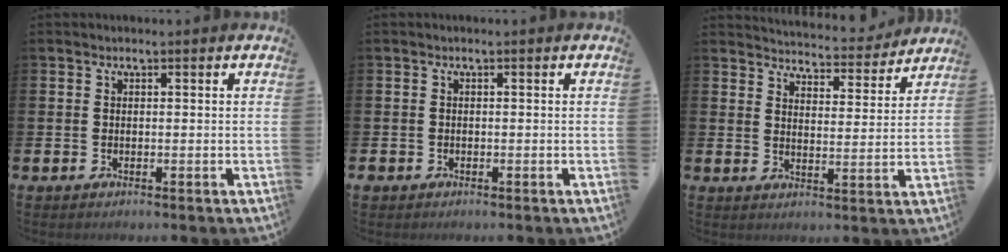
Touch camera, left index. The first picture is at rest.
{"total": 0.7, "force": [-0.4, 0.5, 0.0], "torque": [-0.003, 0.005, -0.011]}
{"total": 4.6, "force": [4.5, 0.6, 0.2], "torque": [-0.011, -0.042, 0.075]}